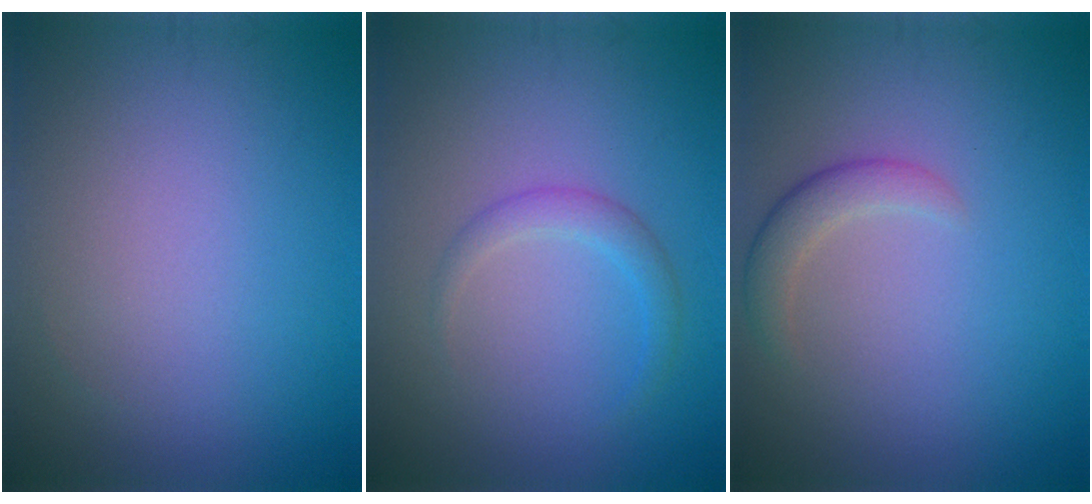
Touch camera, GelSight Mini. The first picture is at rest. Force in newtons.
{"total": 1.7, "press": 1.7, "slide": 0.0}
{"total": 2.1, "press": 2.1, "slide": 0.1}